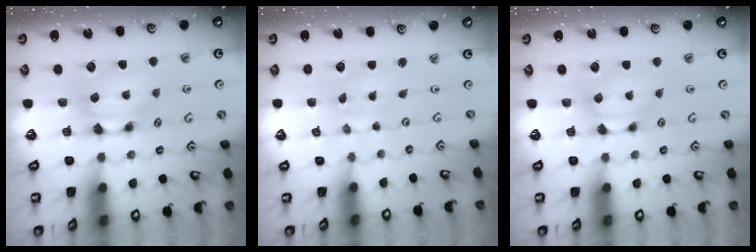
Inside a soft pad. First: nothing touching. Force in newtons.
{"total": 4.7, "press": 4.7, "slide": 0.2}
{"total": 0.6, "press": 0.6, "slide": 0.3}